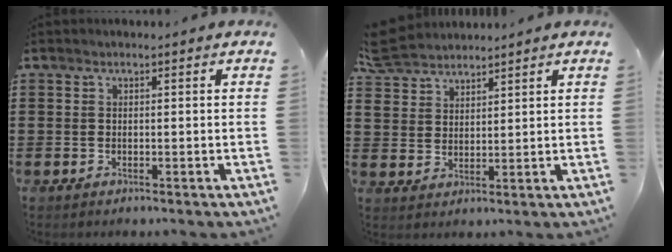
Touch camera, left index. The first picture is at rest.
{"total": 5.2, "force": [4.7, 2.2, 0.5], "torque": [-0.033, -0.007, 0.089]}